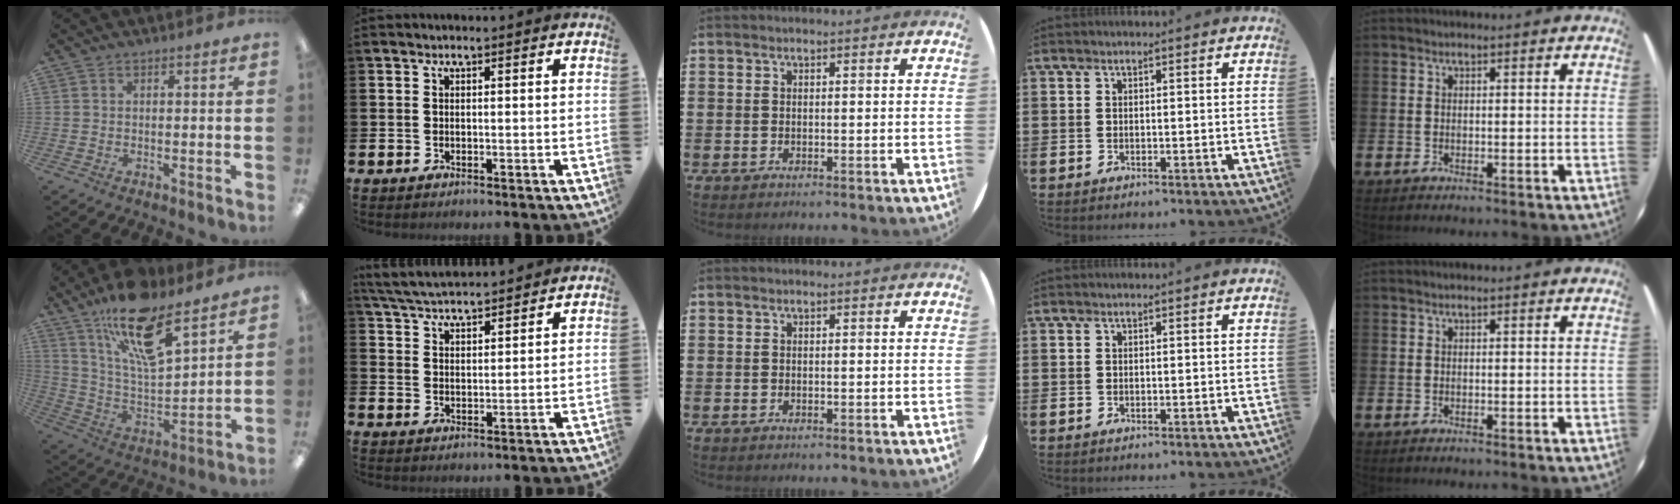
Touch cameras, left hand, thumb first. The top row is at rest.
{"thumb": {"total": 18.6, "force": [12.8, 6.1, 12.1], "torque": [-0.211, -0.071, 0.217]}, "index": {"total": 4.9, "force": [4.9, 0.4, 0.5], "torque": [-0.027, -0.028, 0.087]}}